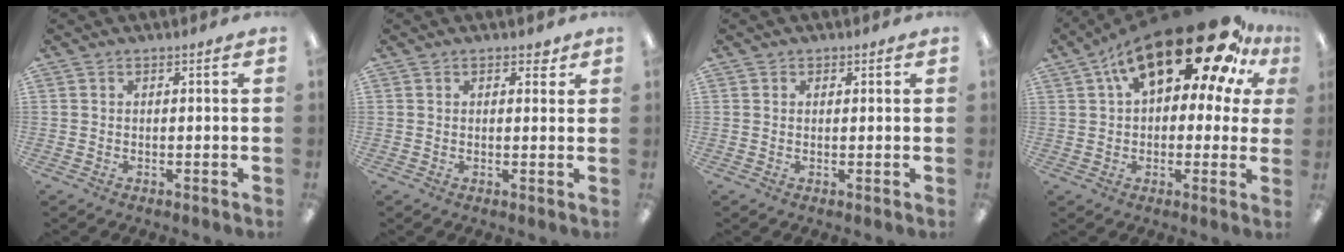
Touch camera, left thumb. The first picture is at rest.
{"total": 2.0, "force": [1.2, 1.2, 1.0], "torque": [-0.005, -0.003, 0.018]}
{"total": 0.8, "force": [0.5, 0.7, 0.1], "torque": [0.007, -0.001, 0.008]}
{"total": 24.1, "force": [13.2, 9.9, 17.6], "torque": [-0.275, -0.072, 0.216]}